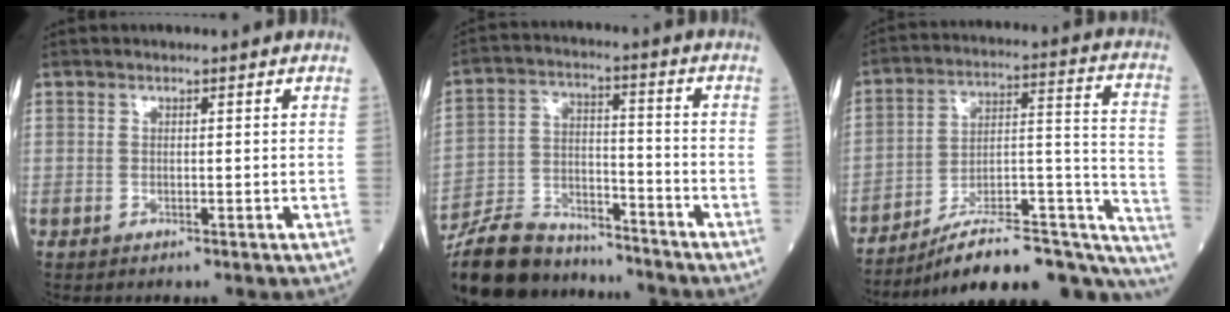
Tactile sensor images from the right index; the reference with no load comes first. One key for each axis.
{"total": 15.2, "fx": -14.0, "fy": 4.4, "fz": 4.1, "tx": -0.079, "ty": 0.021, "tz": -0.239}
{"total": 23.7, "fx": -19.1, "fy": 5.6, "fz": 12.9, "tx": -0.106, "ty": 0.056, "tz": -0.274}